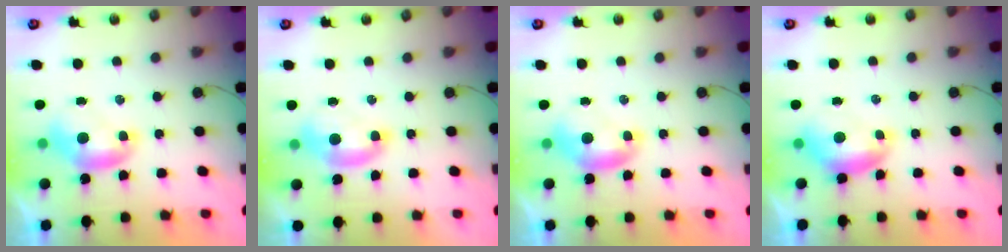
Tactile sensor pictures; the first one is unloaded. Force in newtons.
{"total": 1.5, "press": 1.3, "slide": 0.7}
{"total": 0.0}
{"total": 0.0}